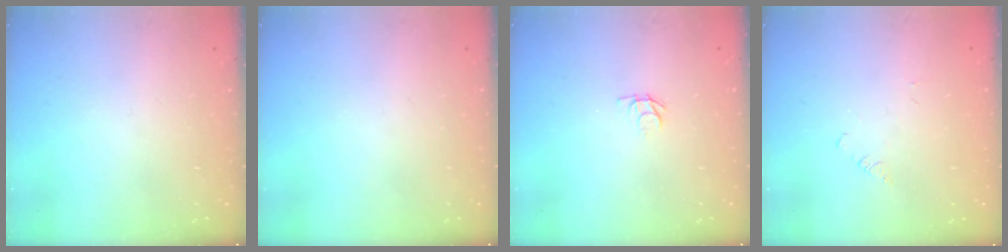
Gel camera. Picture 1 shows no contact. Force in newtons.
{"total": 0.0}
{"total": 2.7, "press": 2.7, "slide": 0.3}
{"total": 1.3, "press": 1.3, "slide": 0.2}